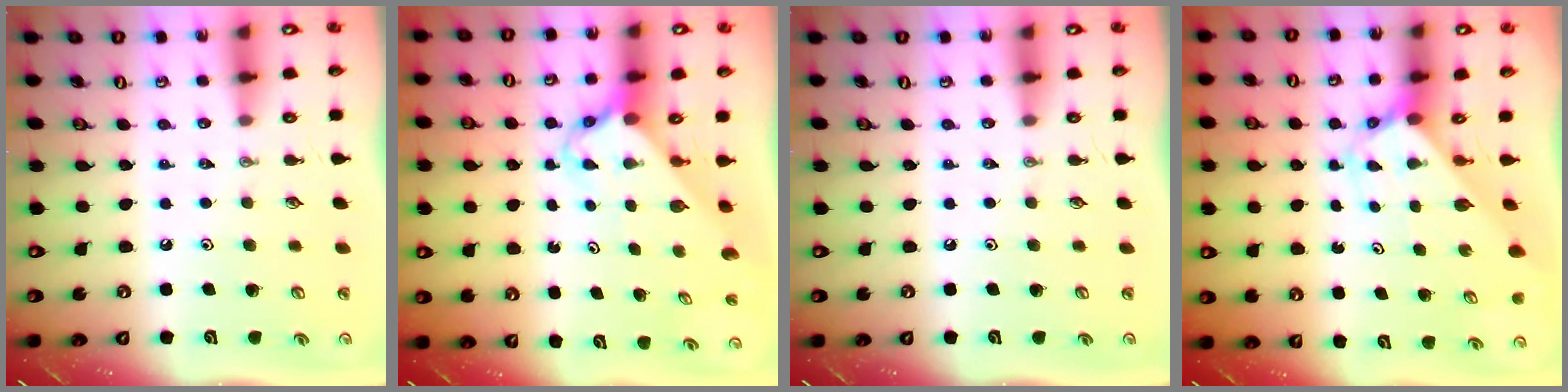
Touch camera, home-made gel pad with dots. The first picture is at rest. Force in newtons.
{"total": 2.6, "press": 2.6, "slide": 0.2}
{"total": 0.0}
{"total": 2.5, "press": 2.5, "slide": 0.2}